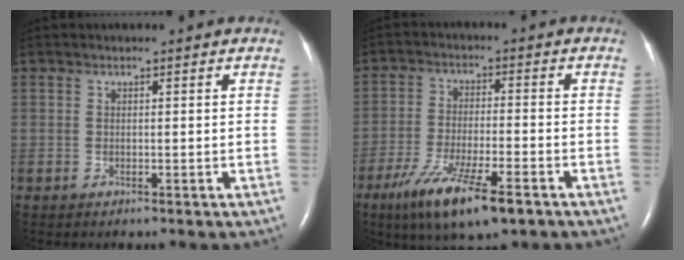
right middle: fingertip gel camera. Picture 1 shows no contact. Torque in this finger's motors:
{"motor_torque": [1.19, -0.95, 0.26, 0.15]}